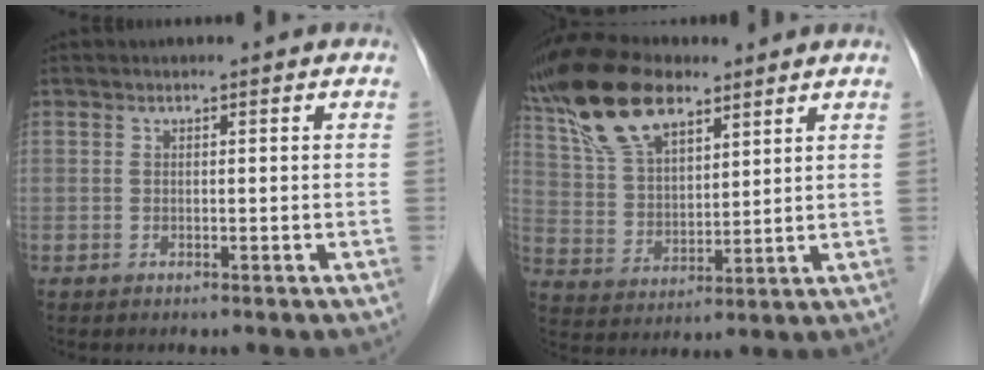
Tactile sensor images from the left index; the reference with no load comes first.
{"total": 13.7, "force": [9.5, 5.8, 7.9], "torque": [-0.171, 0.031, 0.185]}